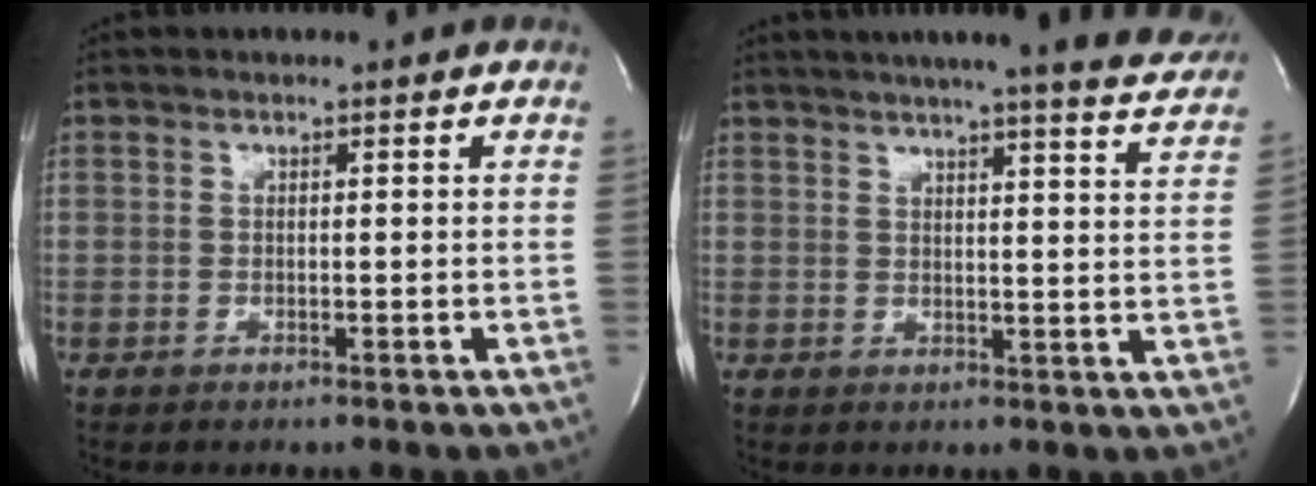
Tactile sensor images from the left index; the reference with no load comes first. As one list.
[{"total": 19.6, "force": [17.7, 0.9, 8.4], "torque": [-0.121, -0.040, 0.203]}]